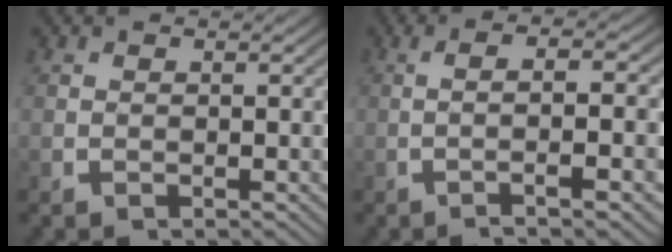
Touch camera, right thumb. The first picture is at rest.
{"total": 5.0, "force": [-0.8, 0.6, 4.9], "torque": [-0.078, 0.015, -0.018]}